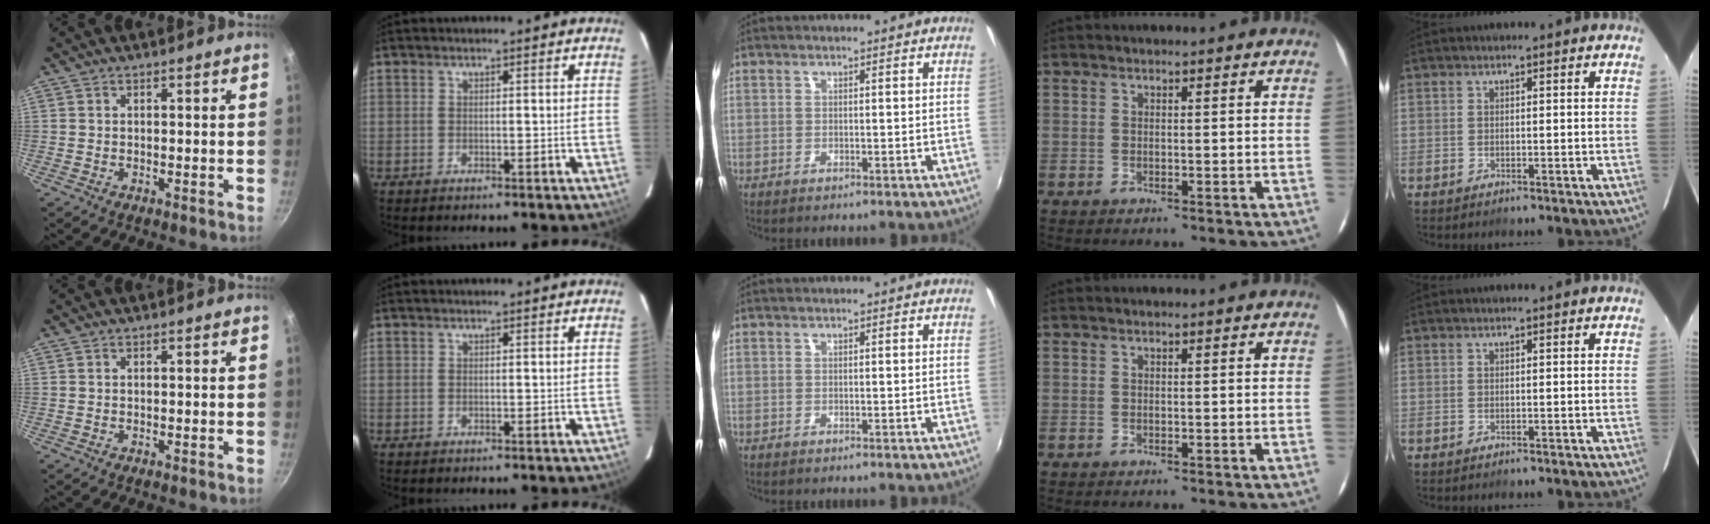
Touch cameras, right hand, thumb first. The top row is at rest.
{}